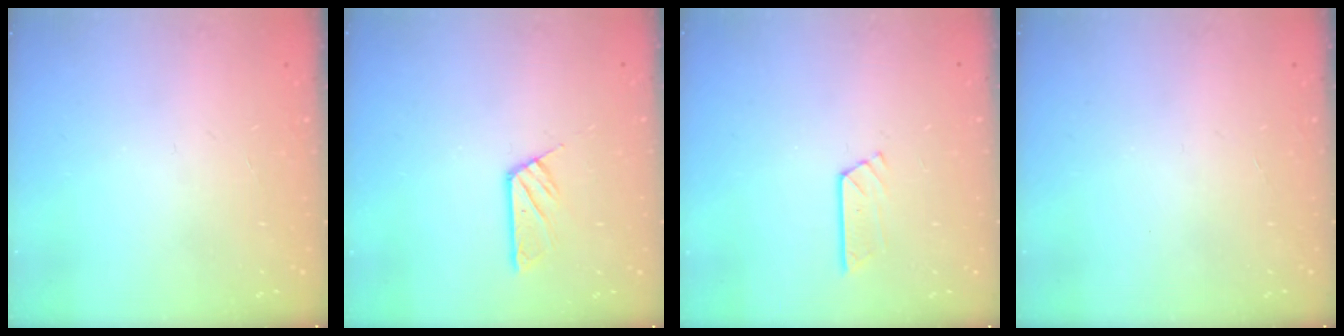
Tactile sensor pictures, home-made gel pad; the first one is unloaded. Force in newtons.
{"total": 6.2, "press": 6.2, "slide": 0.1}
{"total": 3.4, "press": 3.3, "slide": 0.4}
{"total": 0.0}